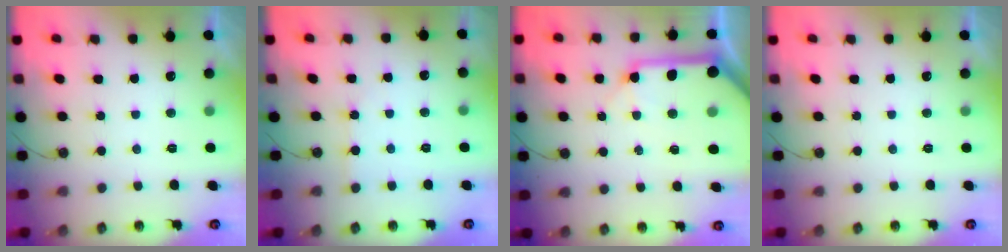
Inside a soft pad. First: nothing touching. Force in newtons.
{"total": 2.1, "press": 2.0, "slide": 0.3}
{"total": 15.4, "press": 15.2, "slide": 2.2}
{"total": 0.0}